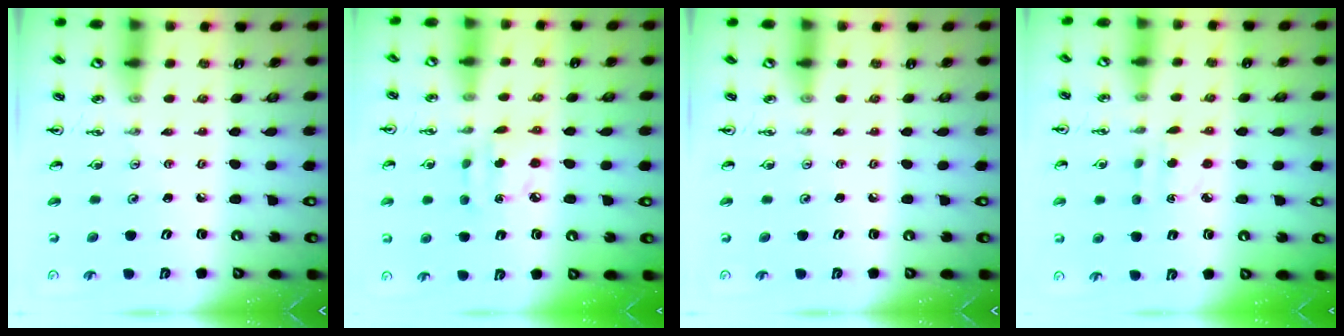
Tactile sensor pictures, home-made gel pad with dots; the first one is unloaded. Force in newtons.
{"total": 4.0, "press": 4.0, "slide": 0.3}
{"total": 0.0}
{"total": 3.1, "press": 3.0, "slide": 0.7}